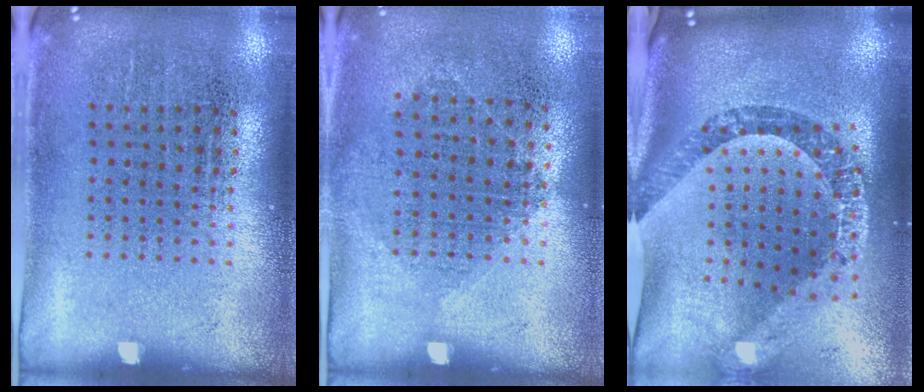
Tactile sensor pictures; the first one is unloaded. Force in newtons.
{"total": 1.0, "press": 0.9, "slide": 0.4}
{"total": 2.8, "press": 2.1, "slide": 1.8}